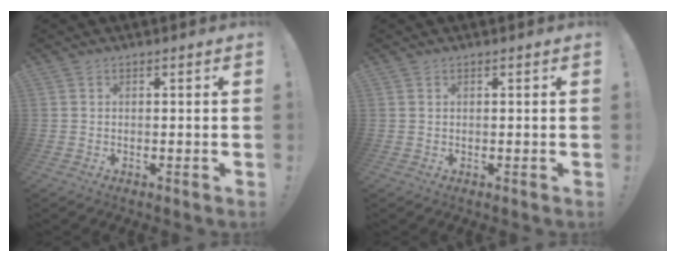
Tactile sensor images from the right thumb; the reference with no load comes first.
{"total": 0.0}